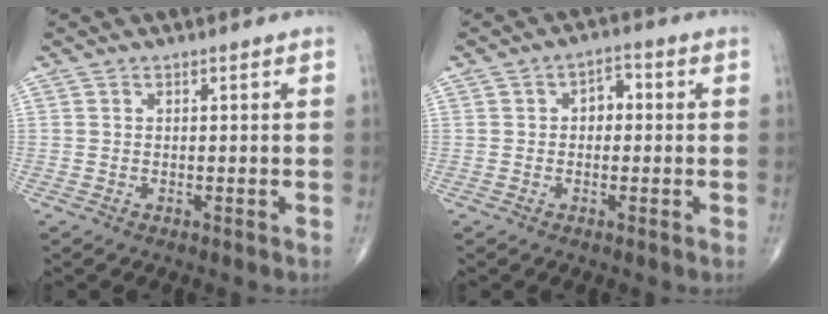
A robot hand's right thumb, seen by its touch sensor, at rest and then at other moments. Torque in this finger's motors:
{"motor_torque": [0.24, 0.09, 0.47, -0.09, 0.00]}